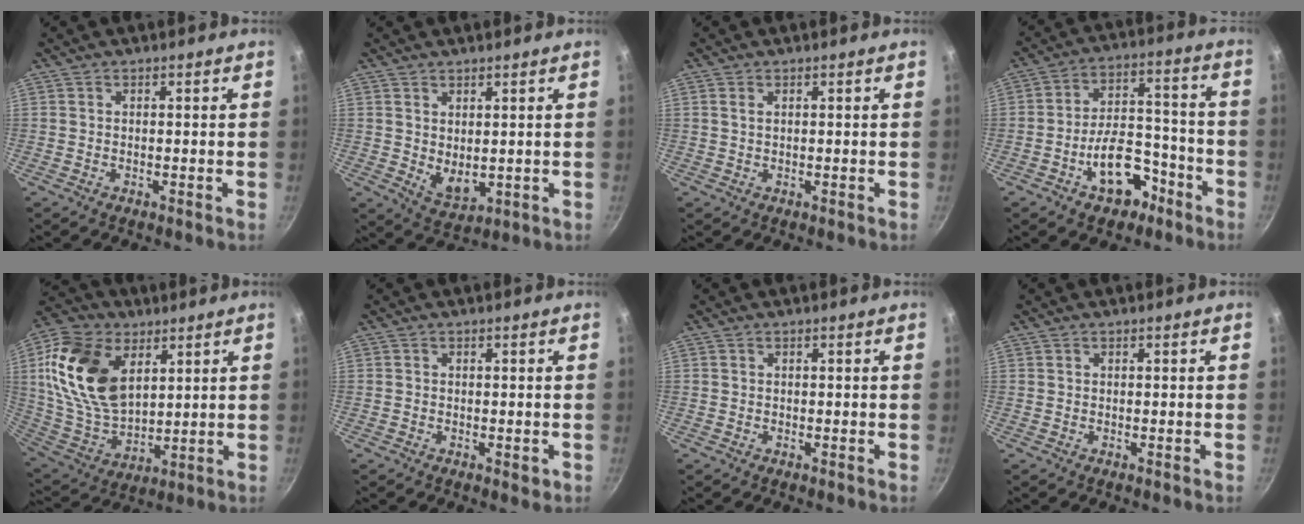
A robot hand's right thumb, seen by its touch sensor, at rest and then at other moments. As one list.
[{"total": 5.3, "force": [1.2, 3.1, 4.1], "torque": [-0.056, -0.023, 0.032]}, {"total": 0.9, "force": [0.4, 0.5, 0.7], "torque": [-0.013, 0.001, 0.006]}, {"total": 12.6, "force": [-6.3, 7.4, 8.0], "torque": [-0.091, 0.068, -0.090]}, {"total": 20.7, "force": [6.8, 13.2, 14.4], "torque": [-0.253, -0.022, 0.138]}, {"total": 1.4, "force": [-0.5, 0.7, 1.0], "torque": [-0.014, -0.001, -0.008]}, {"total": 0.0}, {"total": 0.0}]